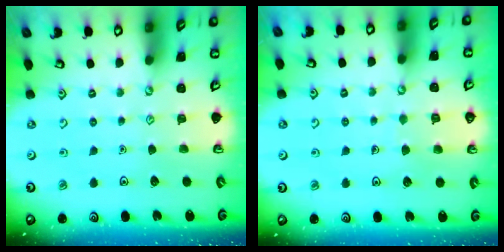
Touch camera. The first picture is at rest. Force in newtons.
{"total": 4.6, "press": 4.6, "slide": 0.4}